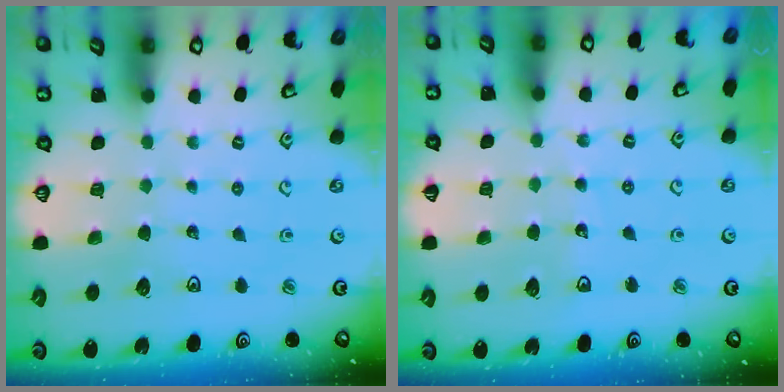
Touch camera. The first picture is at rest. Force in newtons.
{"total": 6.4, "press": 6.1, "slide": 2.0}